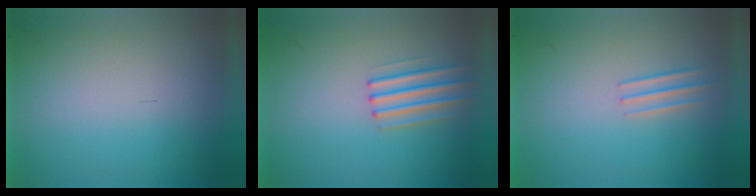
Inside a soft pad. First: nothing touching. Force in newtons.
{"total": 2.2}
{"total": 1.8}